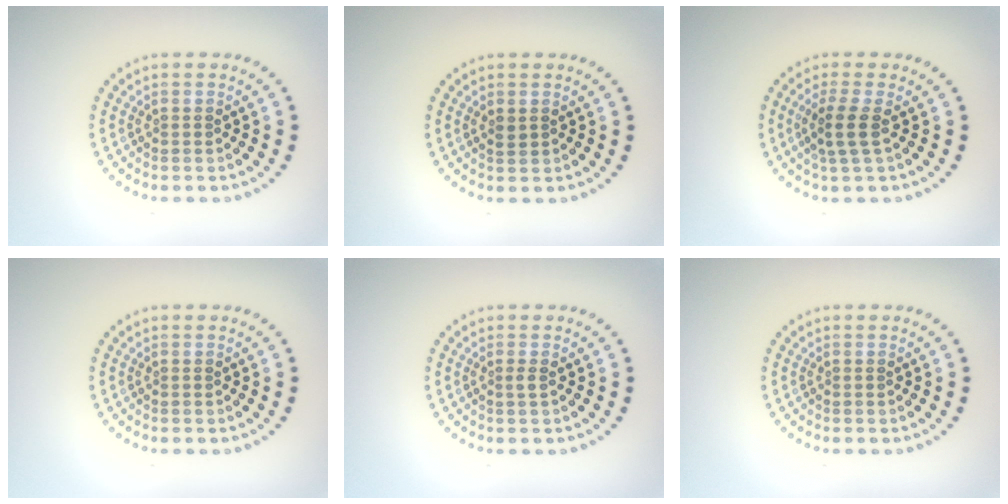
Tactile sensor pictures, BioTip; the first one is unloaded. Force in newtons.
{"total": 0.8, "press": 0.8, "slide": 0.1}
{"total": 2.3, "press": 1.9, "slide": 1.3}
{"total": 0.0}
{"total": 0.7, "press": 0.4, "slide": 0.5}
{"total": 0.0}